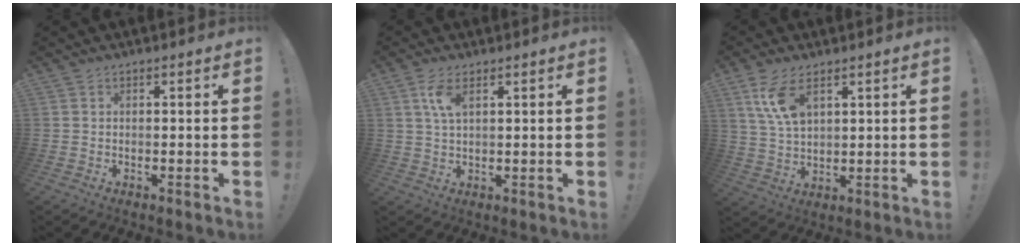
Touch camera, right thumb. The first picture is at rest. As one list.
[{"total": 5.0, "force": [2.1, 1.9, 4.2], "torque": [-0.086, 0.003, 0.036]}, {"total": 9.2, "force": [4.8, 4.3, 6.6], "torque": [-0.140, -0.015, 0.089]}]